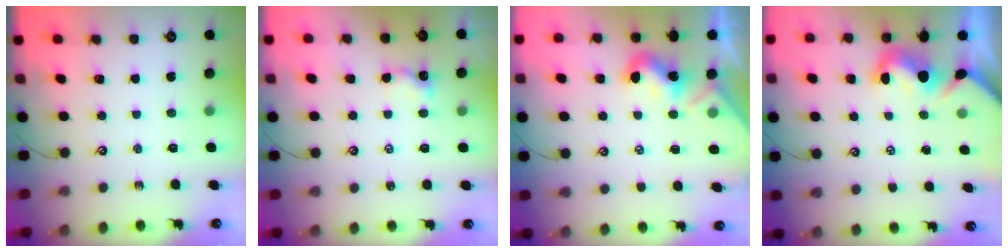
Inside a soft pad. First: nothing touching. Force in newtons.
{"total": 0.5, "press": 0.4, "slide": 0.3}
{"total": 1.8, "press": 1.8, "slide": 0.5}
{"total": 1.5, "press": 1.2, "slide": 0.9}